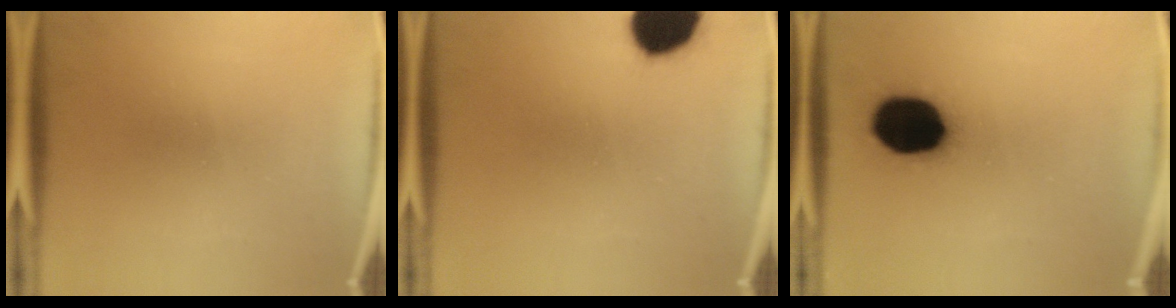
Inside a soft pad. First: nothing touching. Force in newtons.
{"total": 13.9}
{"total": 18.3}